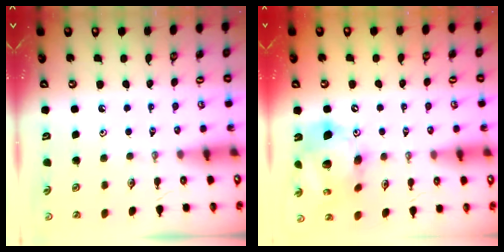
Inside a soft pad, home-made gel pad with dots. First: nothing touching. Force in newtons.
{"total": 17.1, "press": 16.9, "slide": 2.2}